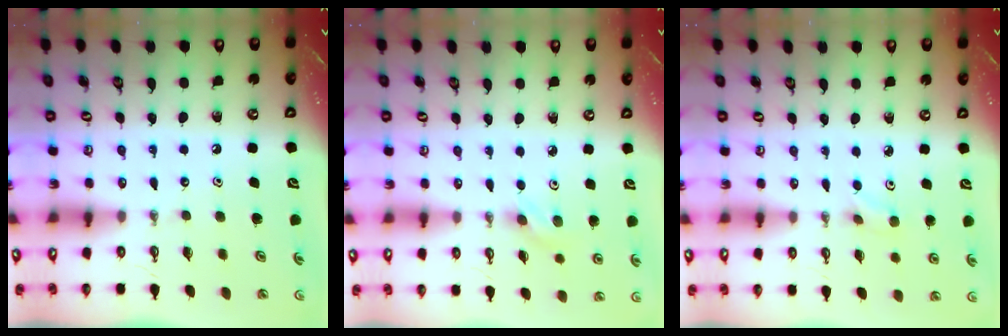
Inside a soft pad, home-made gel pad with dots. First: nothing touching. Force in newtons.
{"total": 4.3, "press": 3.9, "slide": 1.9}
{"total": 2.5, "press": 2.4, "slide": 0.7}